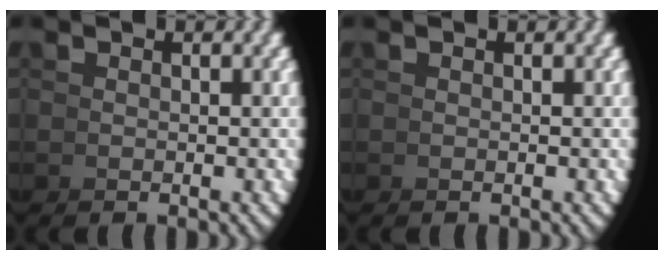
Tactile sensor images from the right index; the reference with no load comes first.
{"total": 0.0}